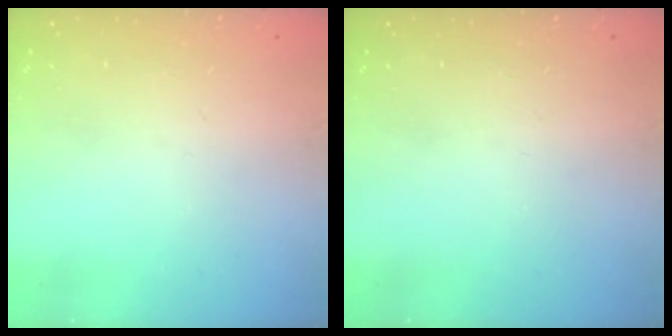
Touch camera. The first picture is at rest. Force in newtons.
{"total": 0.0}